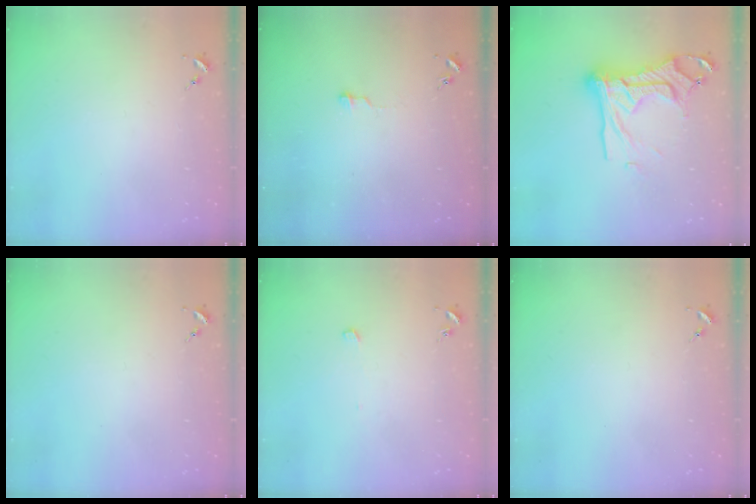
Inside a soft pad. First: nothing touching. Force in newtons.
{"total": 3.6, "press": 3.6, "slide": 0.3}
{"total": 21.6, "press": 21.5, "slide": 1.9}
{"total": 0.0}
{"total": 2.4, "press": 2.4, "slide": 0.0}
{"total": 0.0}